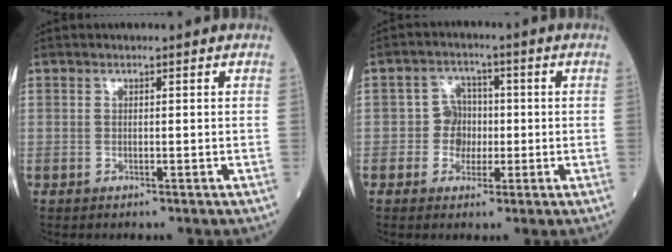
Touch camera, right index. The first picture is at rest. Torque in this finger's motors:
{"motor_torque": [-0.03, -0.03, 0.00, 0.00]}